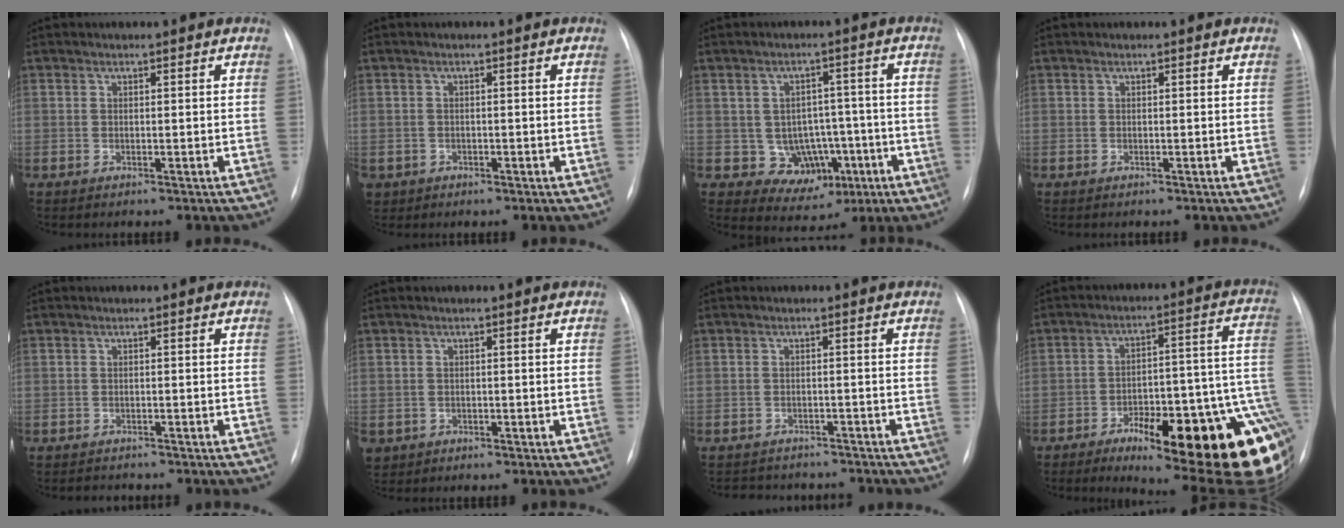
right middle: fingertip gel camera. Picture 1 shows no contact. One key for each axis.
{"total": 2.4, "fx": -1.1, "fy": 2.1, "fz": 0.5, "tx": -0.012, "ty": 0.001, "tz": -0.011}
{"total": 8.1, "fx": -2.0, "fy": 6.7, "fz": 4.0, "tx": -0.049, "ty": 0.023, "tz": -0.009}
{"total": 0.0}
{"total": 1.5, "fx": -1.4, "fy": 0.7, "fz": 0.0, "tx": -0.005, "ty": -0.002, "tz": -0.019}
{"total": 2.7, "fx": -1.1, "fy": 2.4, "fz": 0.7, "tx": -0.018, "ty": 0.001, "tz": -0.009}
{"total": 7.6, "fx": -7.0, "fy": 2.9, "fz": 1.3, "tx": -0.020, "ty": 0.010, "tz": -0.083}
{"total": 28.8, "fx": -13.0, "fy": 6.9, "fz": 24.8, "tx": -0.203, "ty": 0.021, "tz": -0.166}